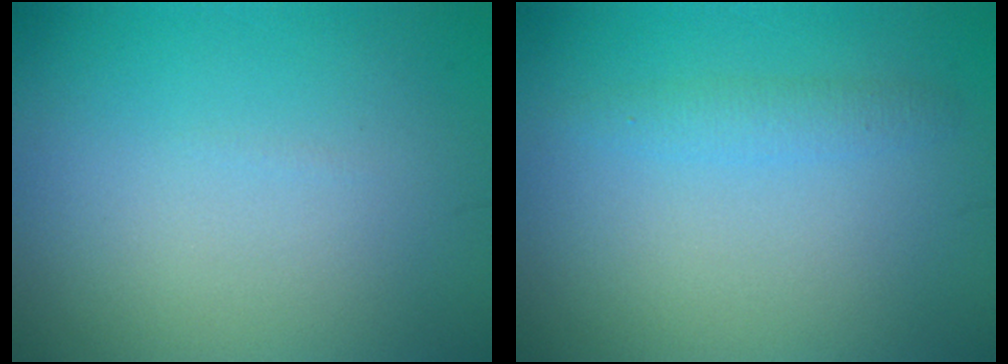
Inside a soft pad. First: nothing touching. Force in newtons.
{"total": 1.5, "press": 1.5, "slide": 0.1}